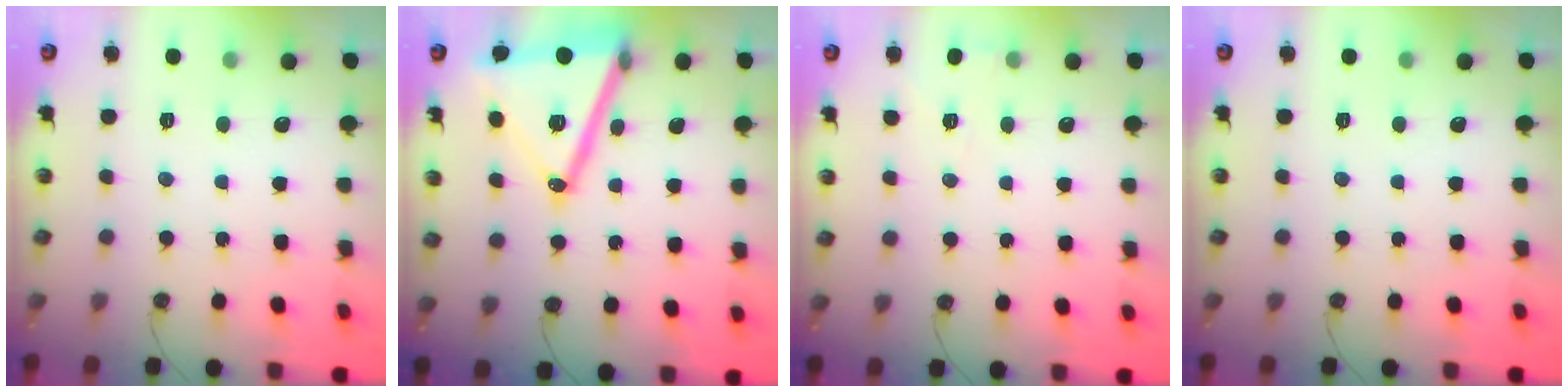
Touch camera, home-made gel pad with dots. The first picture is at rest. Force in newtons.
{"total": 21.4, "press": 21.0, "slide": 3.7}
{"total": 2.5, "press": 2.4, "slide": 0.7}
{"total": 0.0}